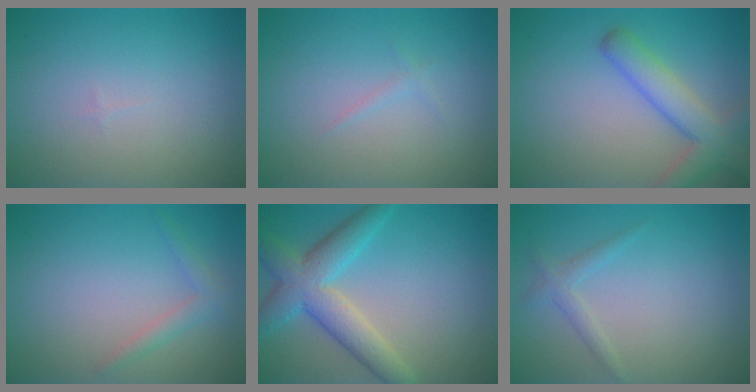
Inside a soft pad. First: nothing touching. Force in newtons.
{"total": 0.6, "press": 0.6, "slide": 0.1}
{"total": 4.8, "press": 4.8, "slide": 0.3}
{"total": 1.5, "press": 1.5, "slide": 0.1}
{"total": 4.9, "press": 4.9, "slide": 0.3}
{"total": 1.5, "press": 1.5, "slide": 0.1}